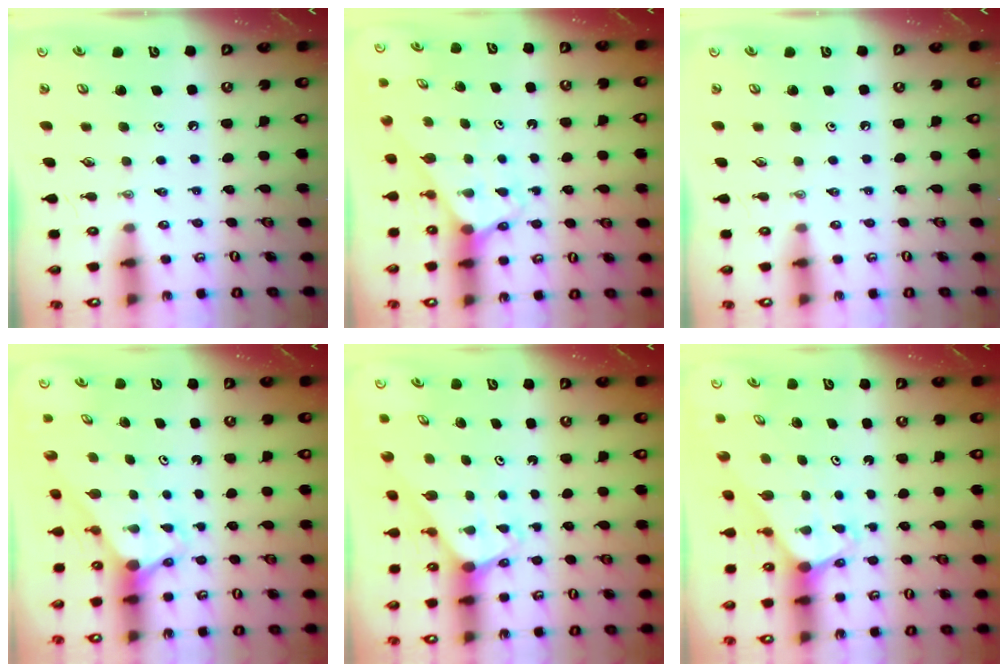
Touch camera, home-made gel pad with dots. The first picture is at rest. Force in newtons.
{"total": 2.5, "press": 2.5, "slide": 0.2}
{"total": 0.0}
{"total": 2.7, "press": 2.7, "slide": 0.0}
{"total": 2.0, "press": 2.0, "slide": 0.1}
{"total": 1.9, "press": 1.9, "slide": 0.1}